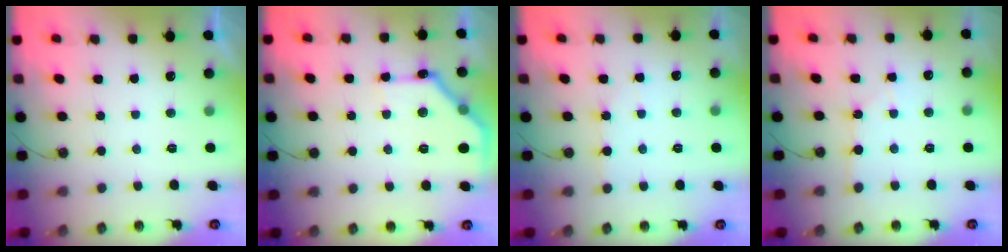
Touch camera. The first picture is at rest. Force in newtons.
{"total": 15.3, "press": 15.3, "slide": 0.3}
{"total": 3.0, "press": 3.0, "slide": 0.4}
{"total": 2.3, "press": 2.3, "slide": 0.4}